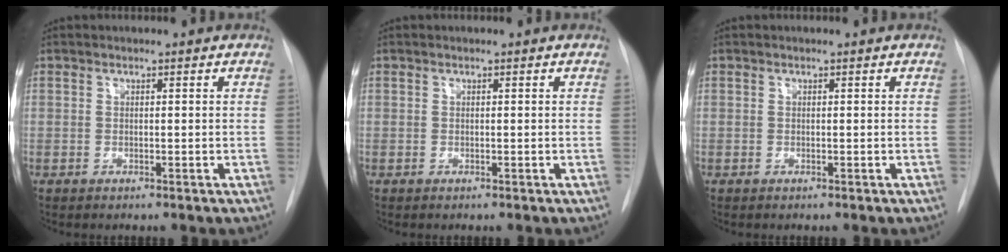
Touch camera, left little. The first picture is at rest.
{"total": 0.0}
{"total": 0.0}